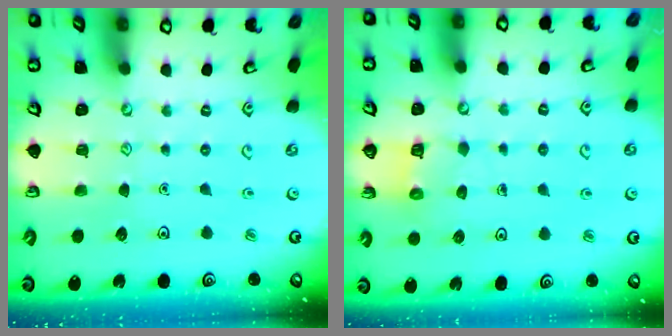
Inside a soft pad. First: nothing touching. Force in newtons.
{"total": 5.5, "press": 5.5, "slide": 0.5}